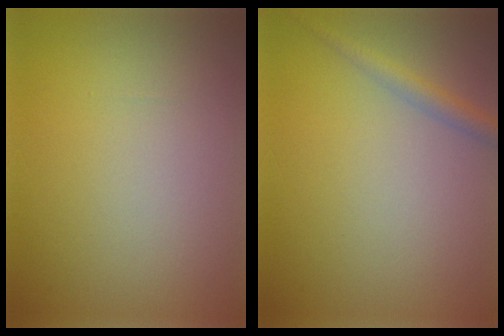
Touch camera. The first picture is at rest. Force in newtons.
{"total": 1.7, "press": 1.7, "slide": 0.1}